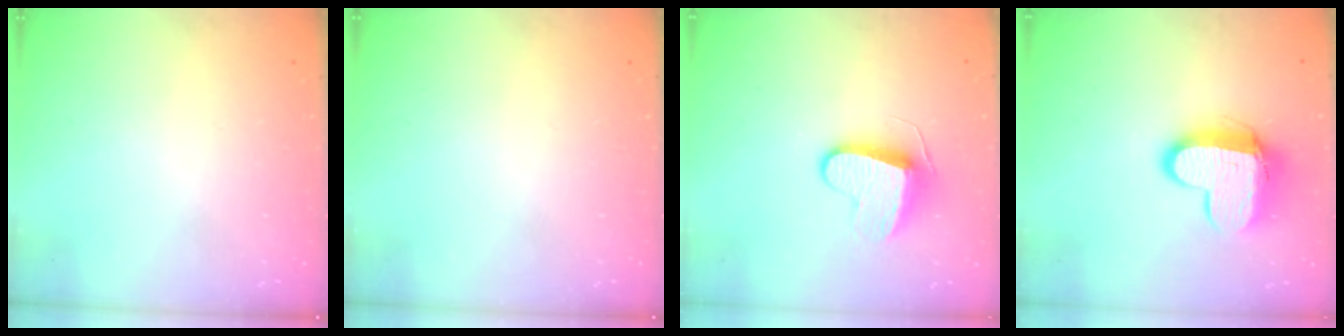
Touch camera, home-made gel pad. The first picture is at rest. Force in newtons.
{"total": 0.0}
{"total": 9.1, "press": 9.0, "slide": 0.6}
{"total": 12.4, "press": 12.4, "slide": 1.2}